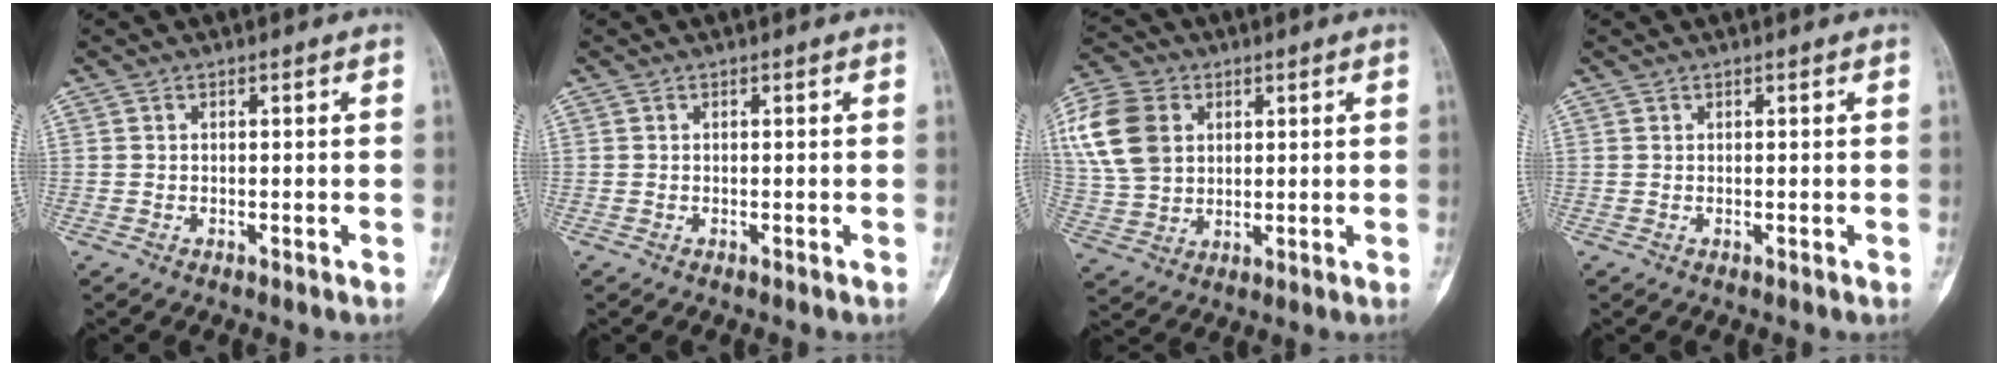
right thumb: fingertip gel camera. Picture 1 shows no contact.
{"total": 0.0}
{"total": 13.9, "force": [3.8, 10.4, 8.4], "torque": [-0.163, 0.004, 0.071]}
{"total": 0.0}